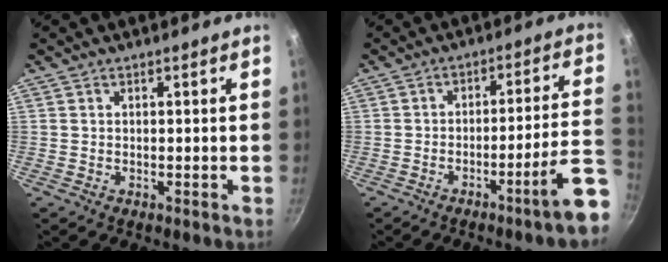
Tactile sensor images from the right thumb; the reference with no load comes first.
{"total": 10.9, "force": [-5.7, 0.3, 9.3], "torque": [-0.114, 0.045, -0.080]}